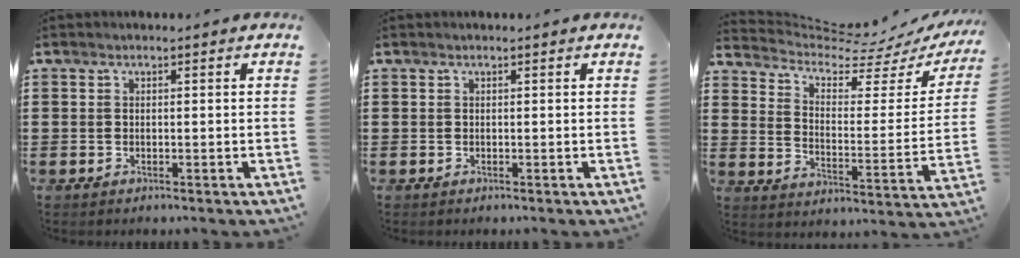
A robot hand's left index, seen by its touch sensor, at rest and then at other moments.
{"total": 0.0}
{"total": 5.1, "force": [4.5, 1.4, 2.2], "torque": [-0.061, -0.042, 0.069]}